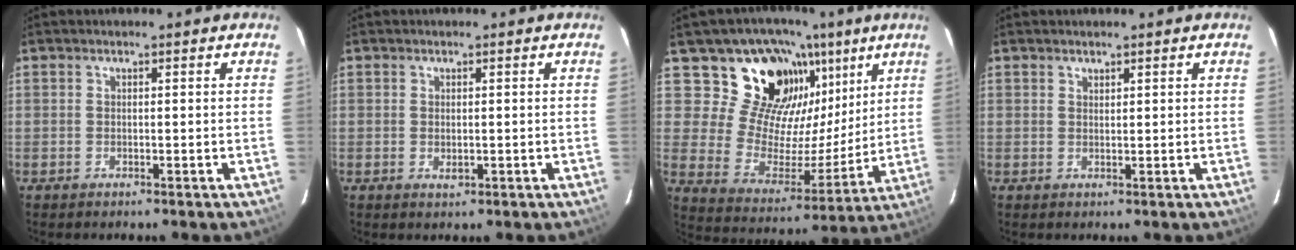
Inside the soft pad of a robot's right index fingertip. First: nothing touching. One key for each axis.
{"total": 1.3, "fx": -0.1, "fy": 0.8, "fz": 1.1, "tx": -0.018, "ty": 0.000, "tz": 0.001}
{"total": 19.5, "fx": 11.4, "fy": 13.2, "fz": 8.7, "tx": -0.158, "ty": 0.007, "tz": 0.213}
{"total": 0.9, "fx": 0.8, "fy": 0.3, "fz": 0.1, "tx": -0.003, "ty": 0.001, "tz": 0.015}